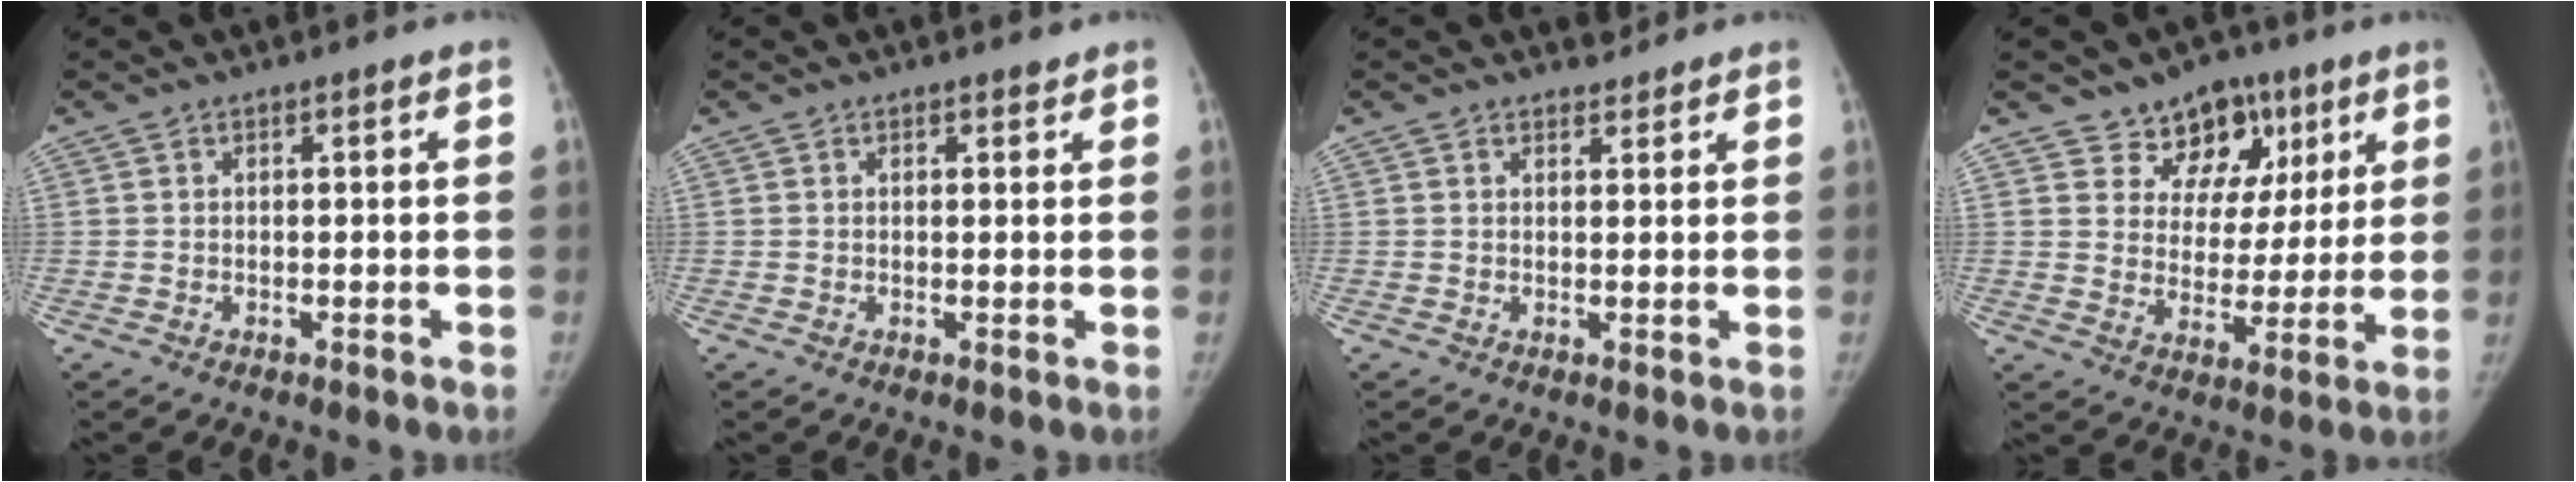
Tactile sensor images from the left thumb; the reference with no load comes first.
{"total": 0.9, "force": [0.8, 0.4, 0.2], "torque": [0.000, -0.006, 0.010]}
{"total": 1.9, "force": [1.7, 0.8, 0.0], "torque": [0.011, -0.012, 0.023]}
{"total": 12.0, "force": [7.2, 8.7, 4.0], "torque": [-0.008, -0.026, 0.112]}